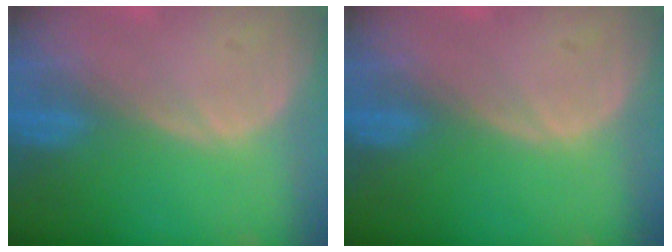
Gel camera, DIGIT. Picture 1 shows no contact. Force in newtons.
{"total": 0.0}